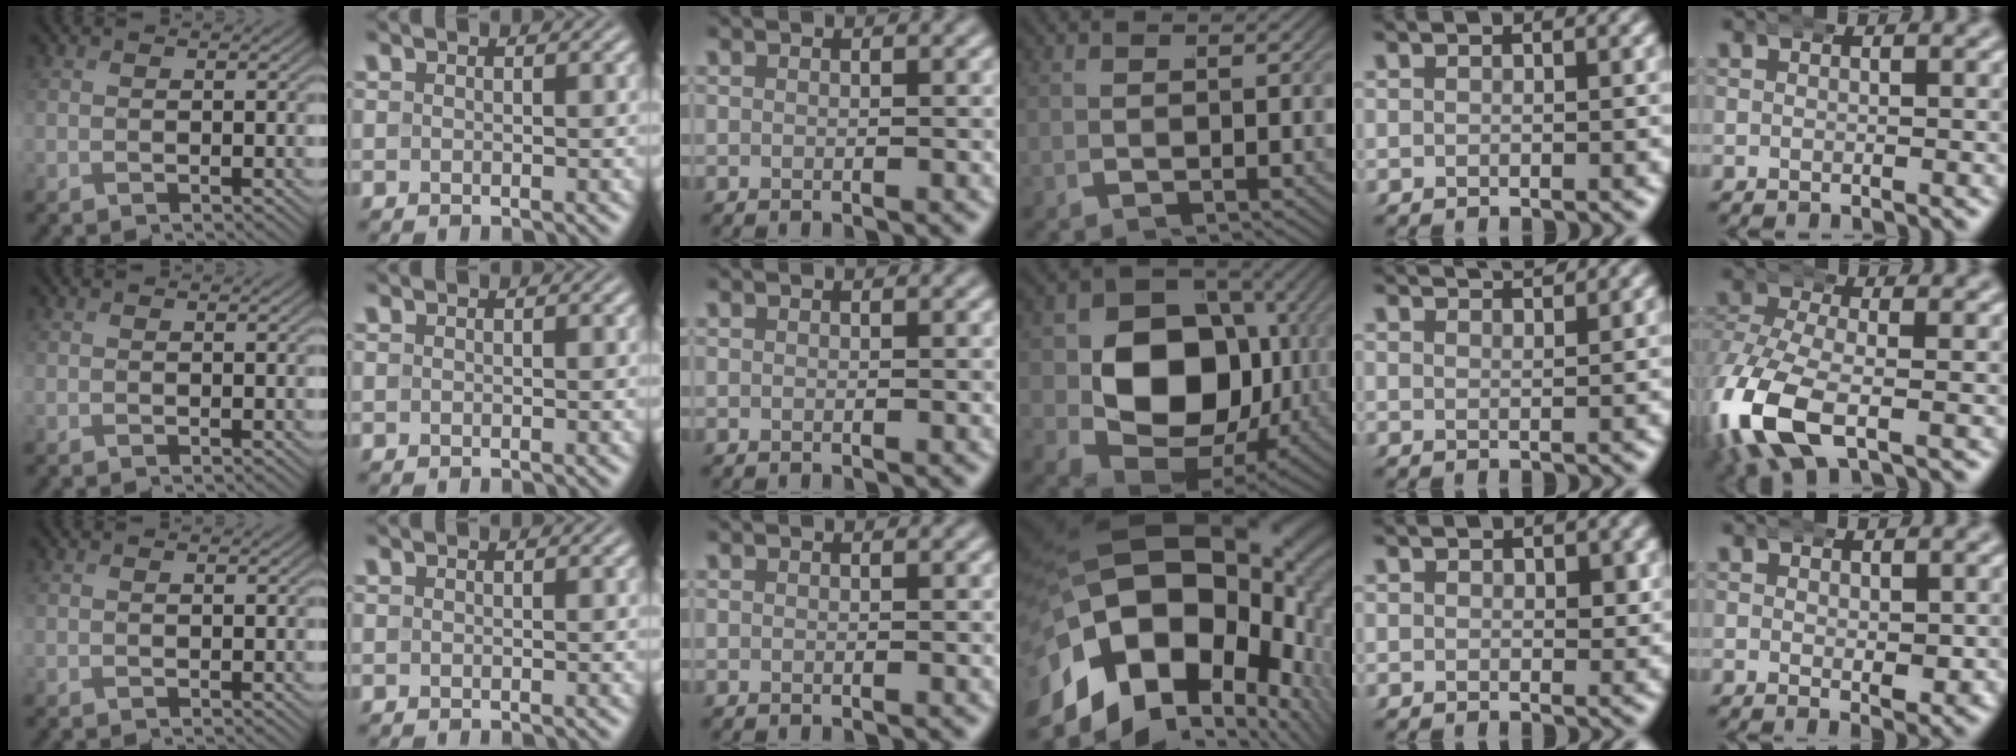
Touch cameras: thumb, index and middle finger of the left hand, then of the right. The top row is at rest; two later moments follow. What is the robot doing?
{"motion": "wrap", "object": "bandana"}